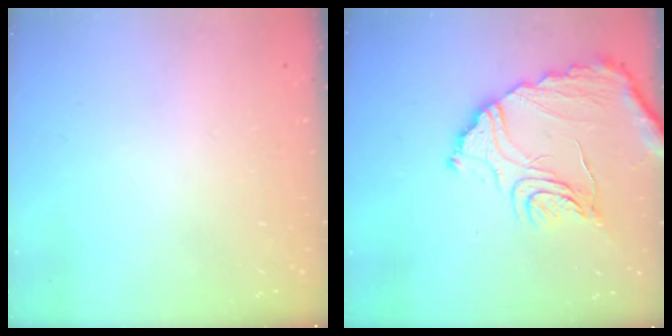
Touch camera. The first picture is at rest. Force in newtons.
{"total": 15.1, "press": 15.0, "slide": 1.7}